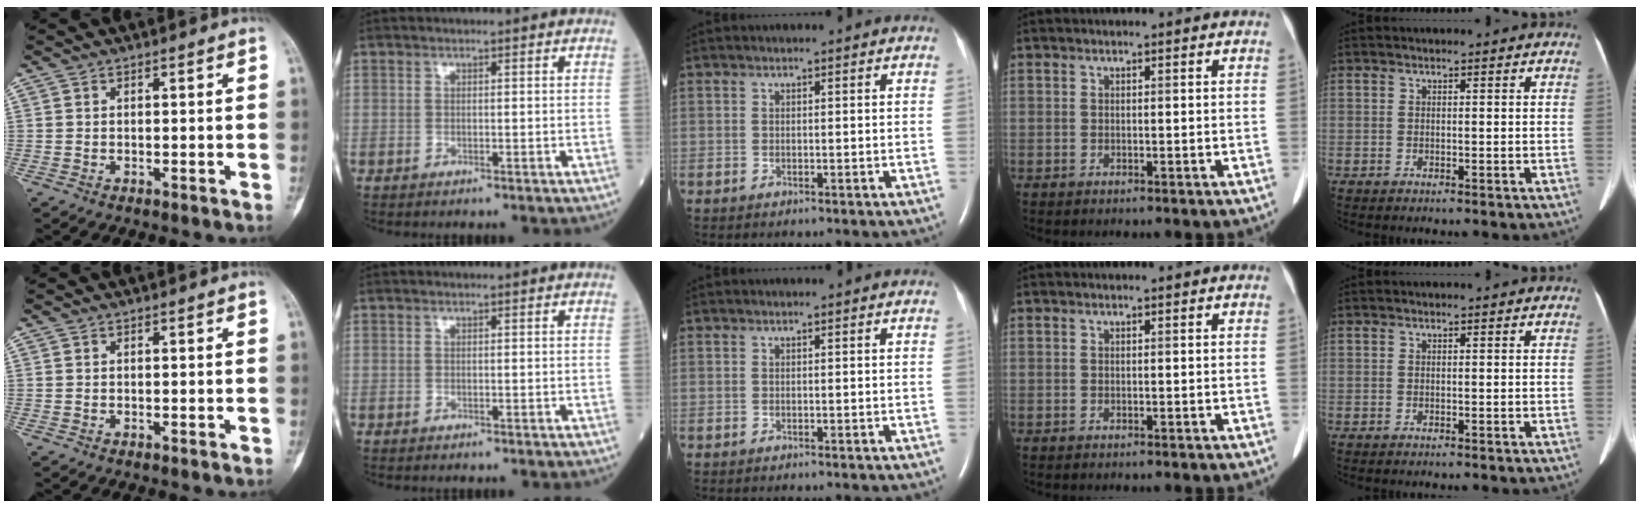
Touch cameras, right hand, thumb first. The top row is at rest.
{}